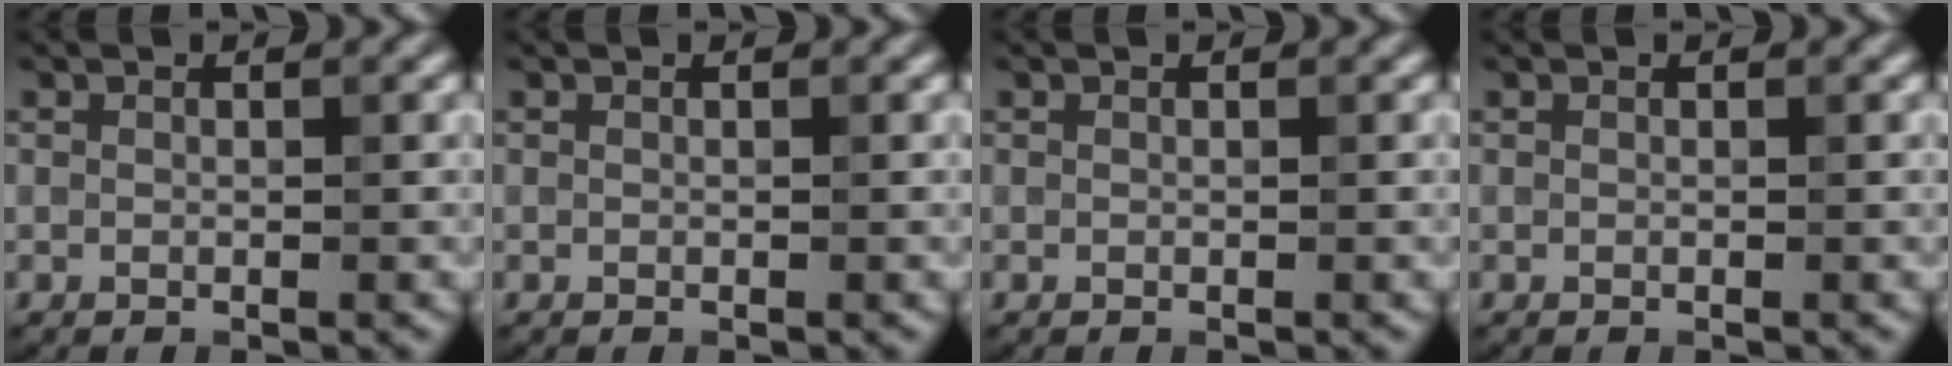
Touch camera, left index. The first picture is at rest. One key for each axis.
{"total": 0.0}
{"total": 0.0}
{"total": 0.0}